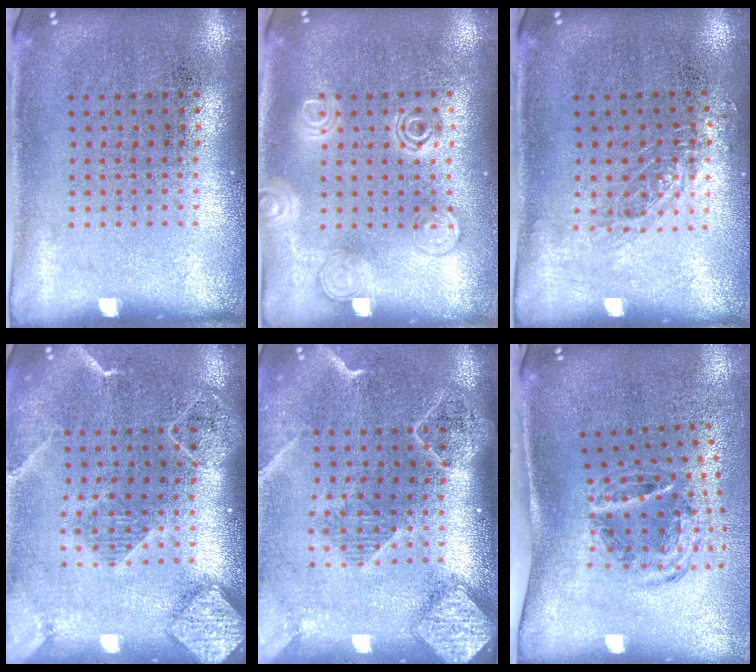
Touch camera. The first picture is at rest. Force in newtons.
{"total": 2.6, "press": 2.5, "slide": 0.3}
{"total": 0.8, "press": 0.8, "slide": 0.2}
{"total": 2.3, "press": 1.9, "slide": 1.2}
{"total": 2.5, "press": 2.0, "slide": 1.4}
{"total": 1.2, "press": 1.0, "slide": 0.6}